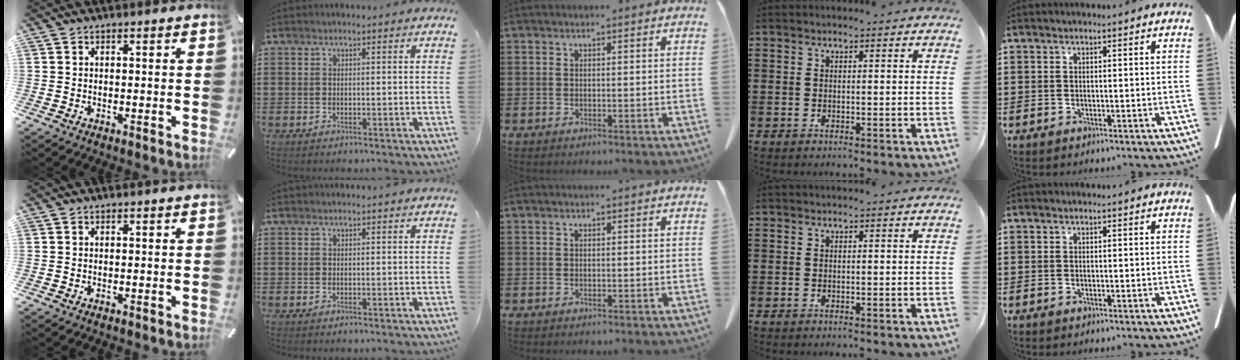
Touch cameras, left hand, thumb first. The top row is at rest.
{}